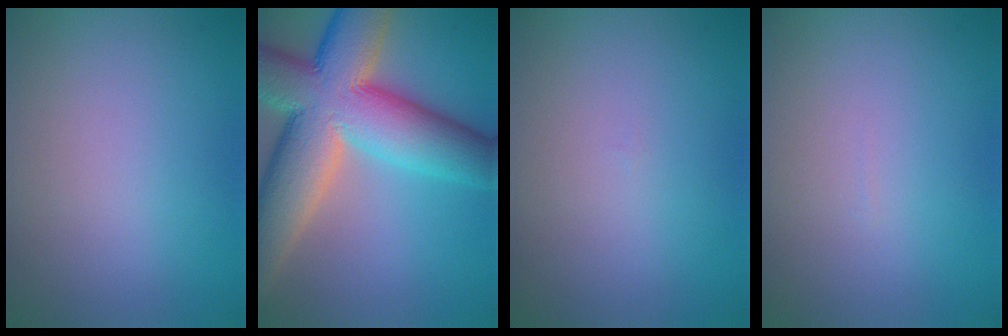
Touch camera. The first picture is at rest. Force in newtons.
{"total": 14.3, "press": 14.3, "slide": 0.8}
{"total": 0.0}
{"total": 0.0}